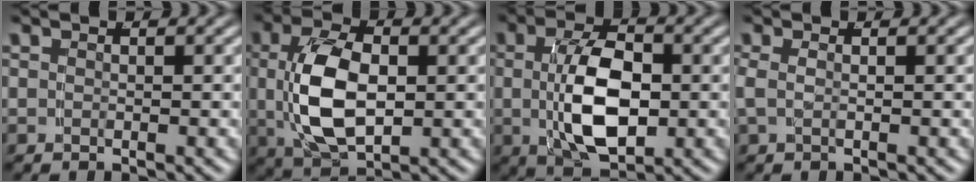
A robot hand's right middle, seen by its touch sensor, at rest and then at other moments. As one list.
[{"total": 7.8, "force": [0.0, 4.4, 6.4], "torque": [-0.146, -0.008, 0.013]}, {"total": 7.7, "force": [-0.4, 3.8, 6.7], "torque": [-0.123, -0.008, 0.001]}, {"total": 1.3, "force": [0.0, 0.5, 1.2], "torque": [-0.031, 0.000, 0.003]}]